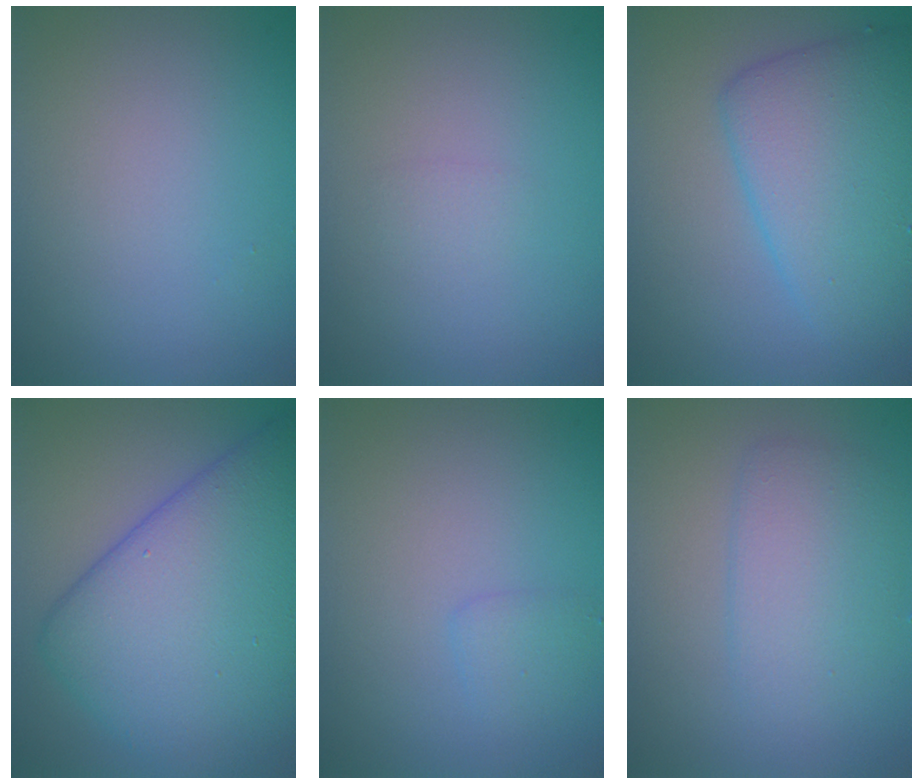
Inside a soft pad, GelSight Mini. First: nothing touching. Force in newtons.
{"total": 0.6, "press": 0.6, "slide": 0.1}
{"total": 6.5, "press": 6.5, "slide": 0.4}
{"total": 11.6, "press": 11.6, "slide": 0.3}
{"total": 1.1, "press": 1.1, "slide": 0.1}
{"total": 2.3, "press": 2.3, "slide": 0.1}